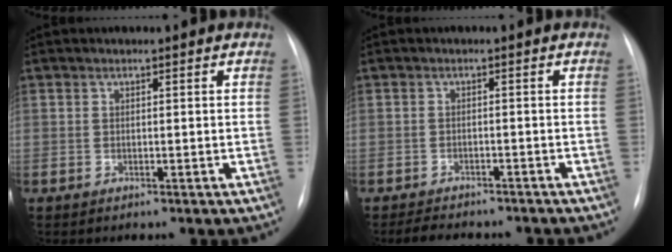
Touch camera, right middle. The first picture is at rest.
{"total": 7.7, "force": [-6.9, 2.1, 2.7], "torque": [-0.041, -0.002, -0.089]}